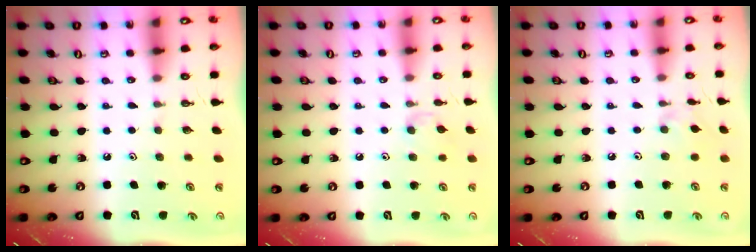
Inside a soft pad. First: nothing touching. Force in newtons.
{"total": 5.4, "press": 5.3, "slide": 1.0}
{"total": 2.3, "press": 2.3, "slide": 0.4}